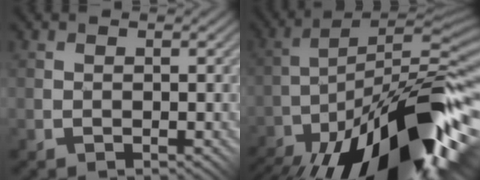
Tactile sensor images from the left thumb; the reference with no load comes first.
{"total": 19.4, "force": [-12.1, 4.7, 14.4], "torque": [-0.210, -0.006, -0.196]}